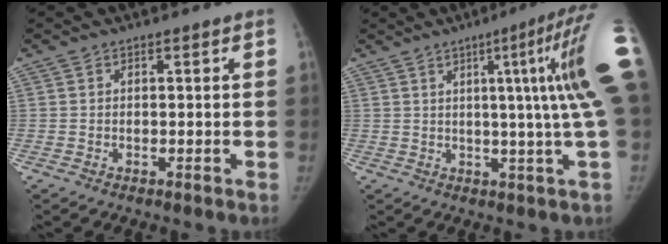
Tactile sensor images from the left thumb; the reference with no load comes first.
{"total": 15.8, "force": [3.1, -0.3, 15.5], "torque": [-0.194, -0.001, 0.031]}